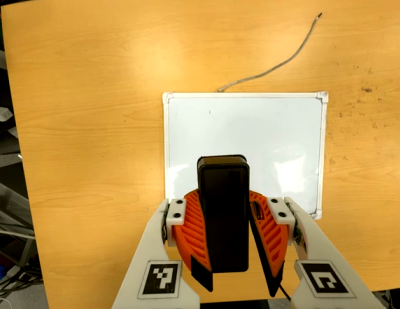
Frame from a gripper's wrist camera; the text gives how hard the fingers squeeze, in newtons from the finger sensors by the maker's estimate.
{"total": 11.2, "left": 10.7, "right": 11.6}